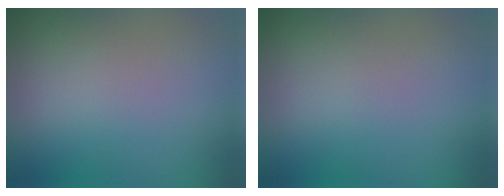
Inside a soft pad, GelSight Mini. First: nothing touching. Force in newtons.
{"total": 0.0}